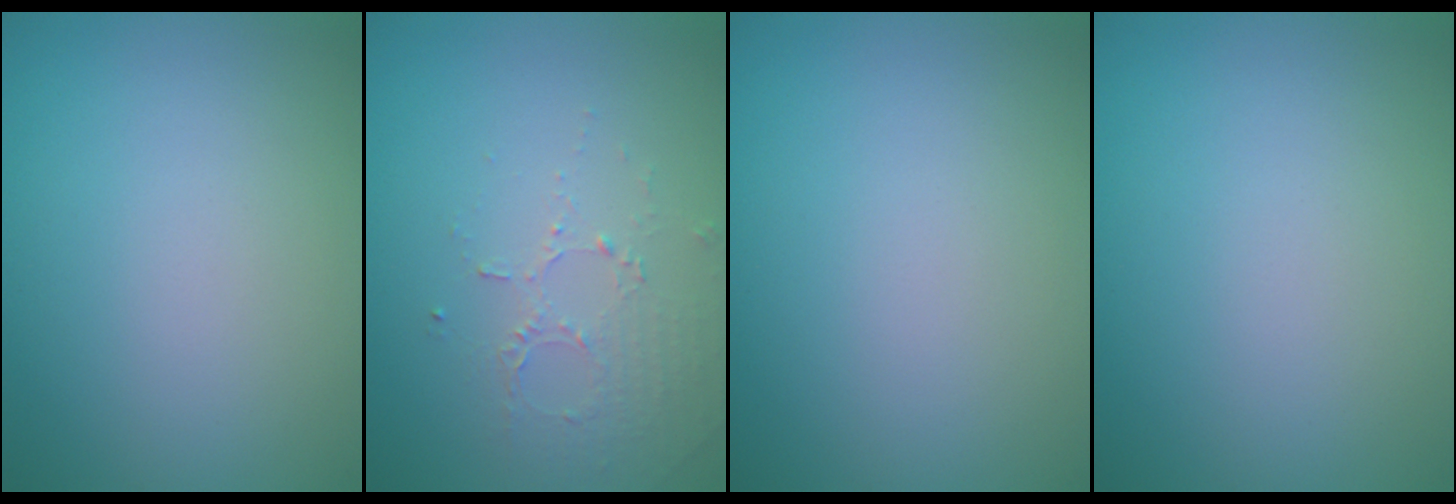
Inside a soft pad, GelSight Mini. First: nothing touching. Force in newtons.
{"total": 1.6, "press": 1.0, "slide": 1.3}
{"total": 0.0}
{"total": 0.0}